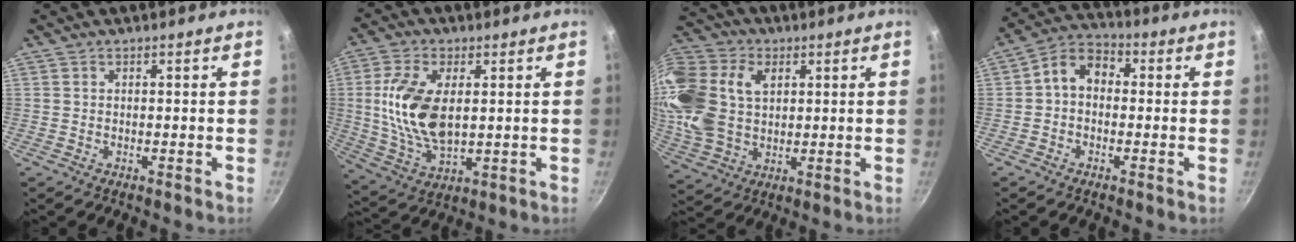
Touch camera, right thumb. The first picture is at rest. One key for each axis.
{"total": 14.5, "fx": 1.8, "fy": 7.9, "fz": 12.0, "tx": -0.230, "ty": -0.008, "tz": 0.040}
{"total": 21.0, "fx": 4.8, "fy": 15.0, "fz": 13.9, "tx": -0.301, "ty": 0.015, "tz": 0.091}
{"total": 7.1, "fx": 0.0, "fy": 5.3, "fz": 4.7, "tx": -0.063, "ty": 0.027, "tz": -0.022}